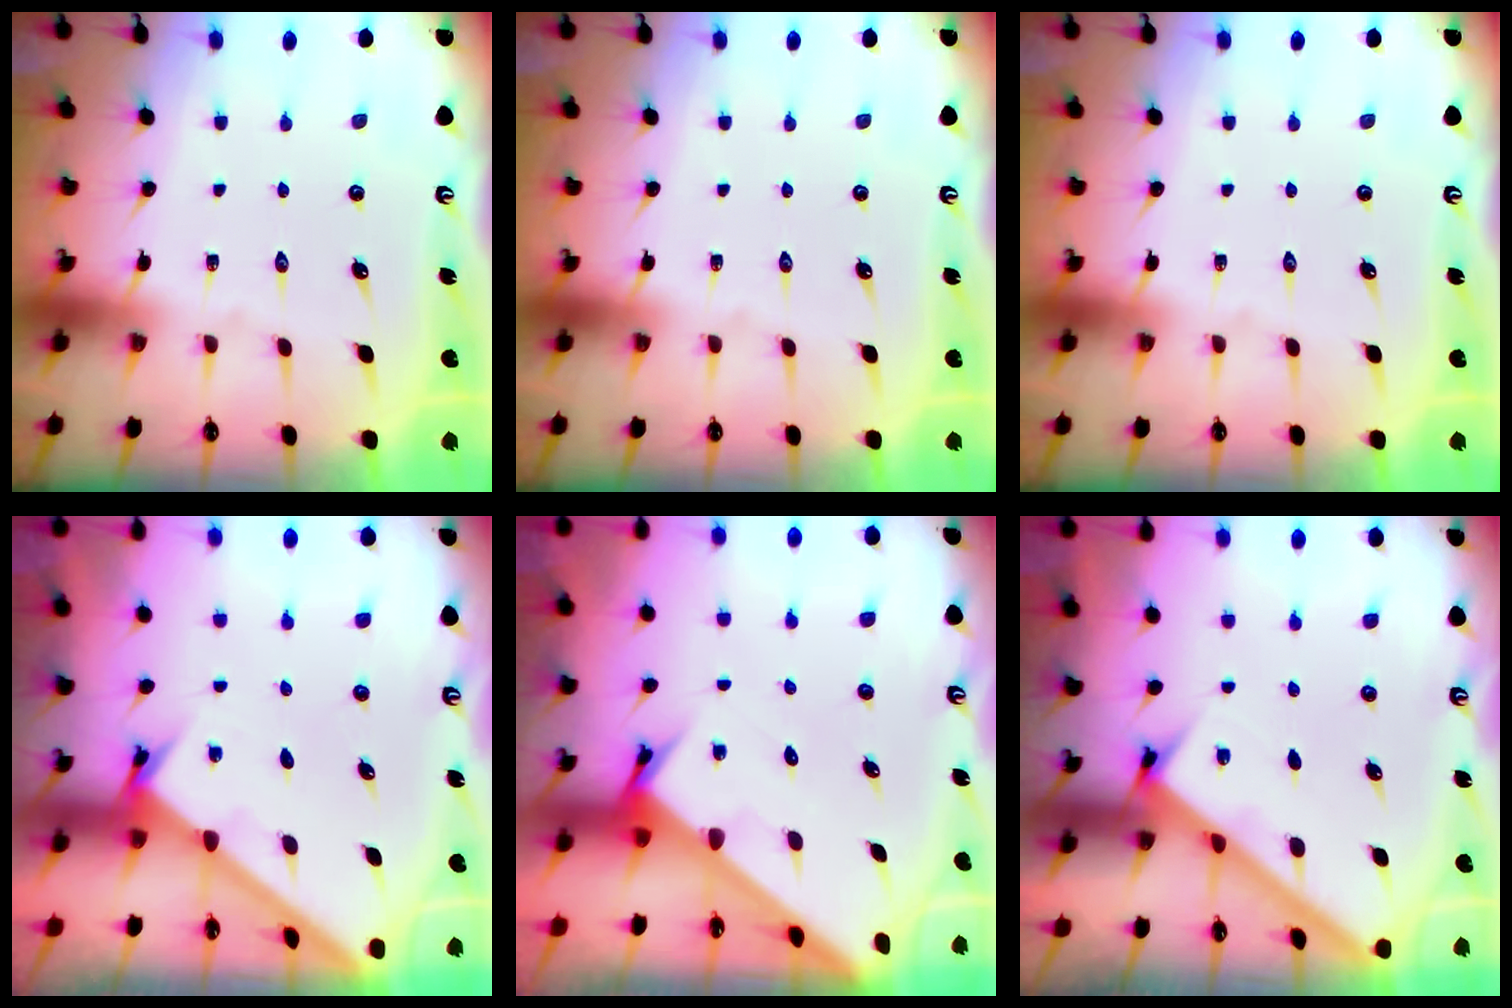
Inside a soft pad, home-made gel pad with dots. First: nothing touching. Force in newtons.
{"total": 0.0}
{"total": 0.0}
{"total": 1.6, "press": 1.6, "slide": 0.2}
{"total": 2.6, "press": 2.6, "slide": 0.2}
{"total": 2.7, "press": 2.6, "slide": 0.3}